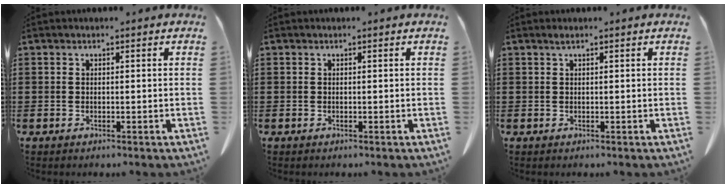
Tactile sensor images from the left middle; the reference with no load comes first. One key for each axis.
{"total": 0.0}
{"total": 0.6, "fx": 0.4, "fy": 0.0, "fz": 0.5, "tx": -0.010, "ty": 0.000, "tz": 0.007}